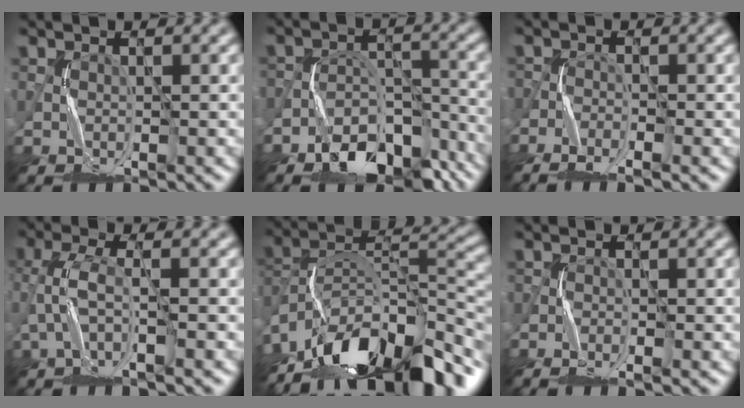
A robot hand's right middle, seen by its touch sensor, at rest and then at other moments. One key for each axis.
{"total": 8.2, "fx": -6.6, "fy": 4.0, "fz": 2.9, "tx": -0.026, "ty": -0.005, "tz": -0.111}
{"total": 4.2, "fx": -3.6, "fy": 1.1, "fz": 1.8, "tx": -0.031, "ty": -0.007, "tz": -0.061}
{"total": 2.4, "fx": -1.4, "fy": 0.2, "fz": 1.9, "tx": -0.042, "ty": 0.012, "tz": -0.035}
{"total": 15.6, "fx": -12.2, "fy": 5.1, "fz": 8.3, "tx": -0.164, "ty": 0.020, "tz": -0.210}
{"total": 1.6, "fx": -1.5, "fy": 0.2, "fz": 0.5, "tx": -0.008, "ty": -0.002, "tz": -0.031}